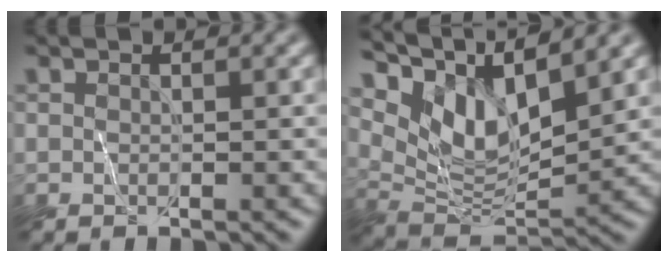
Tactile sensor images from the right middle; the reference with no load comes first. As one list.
[{"total": 7.4, "force": [5.2, 2.0, 4.8], "torque": [-0.096, -0.003, 0.098]}]